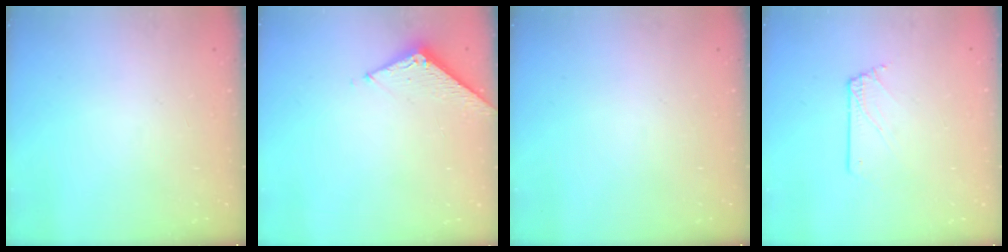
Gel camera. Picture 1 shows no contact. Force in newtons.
{"total": 6.0, "press": 5.9, "slide": 0.4}
{"total": 0.0}
{"total": 1.7, "press": 1.7, "slide": 0.2}